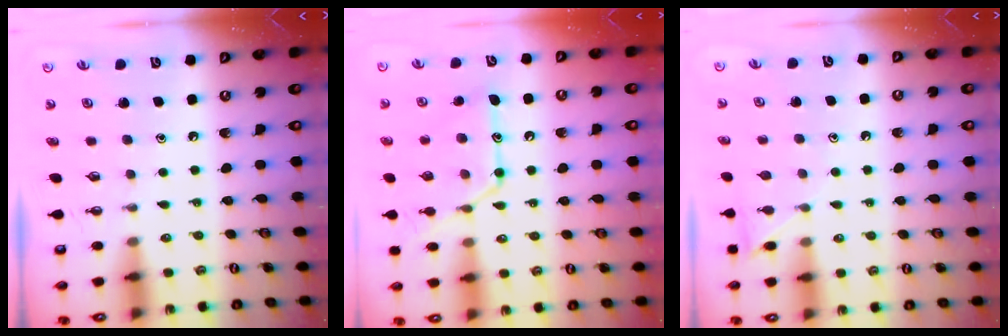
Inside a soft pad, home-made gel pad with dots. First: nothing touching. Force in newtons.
{"total": 16.3, "press": 16.3, "slide": 1.3}
{"total": 6.7, "press": 6.7, "slide": 0.6}